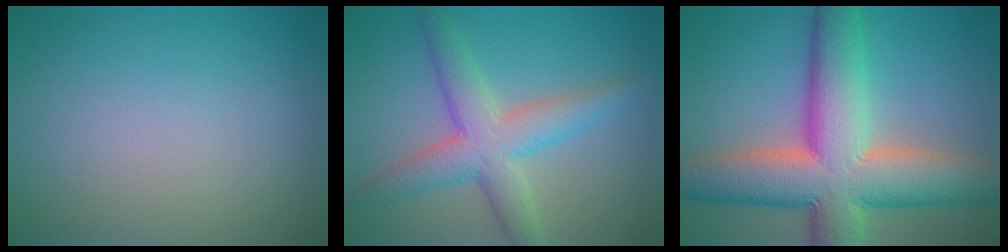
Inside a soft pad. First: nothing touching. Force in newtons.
{"total": 5.4, "press": 5.4, "slide": 0.2}
{"total": 12.9, "press": 12.8, "slide": 0.7}